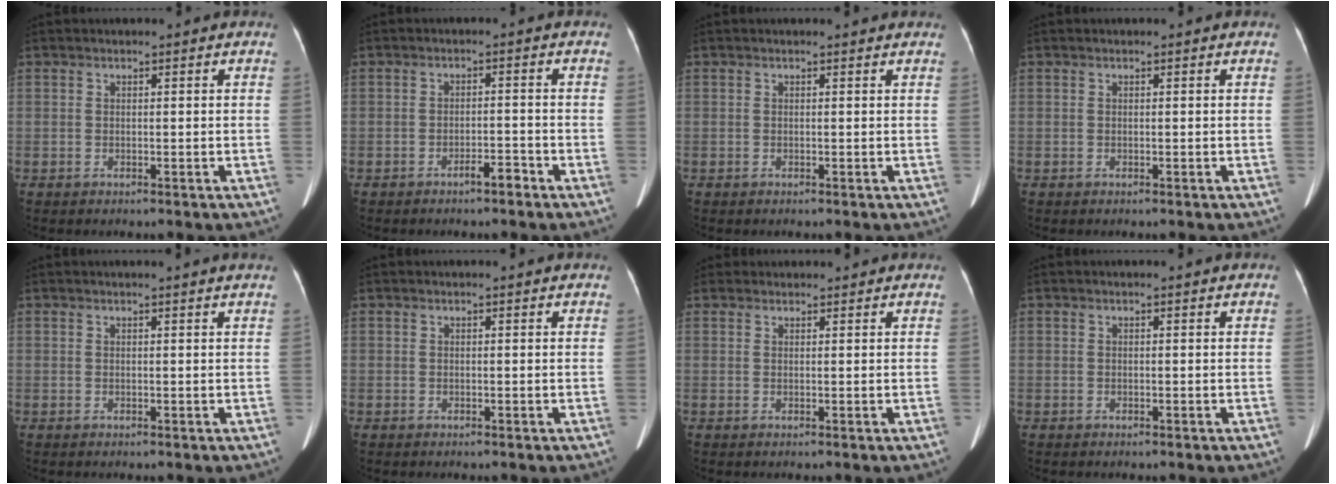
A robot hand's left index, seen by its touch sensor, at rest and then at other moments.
{"total": 2.3, "force": [-1.9, 0.3, 1.2], "torque": [-0.021, -0.001, -0.030]}
{"total": 2.0, "force": [1.9, 0.4, 0.3], "torque": [-0.015, 0.015, 0.016]}
{"total": 0.0}
{"total": 3.2, "force": [2.9, -0.6, 1.1], "torque": [-0.017, 0.008, 0.028]}
{"total": 1.5, "force": [1.4, 0.1, 0.4], "torque": [-0.013, 0.013, 0.015]}
{"total": 2.4, "force": [2.3, 0.6, -0.1], "torque": [-0.004, 0.015, 0.034]}
{"total": 0.7, "force": [0.7, 0.3, 0.1], "torque": [-0.013, 0.014, 0.004]}